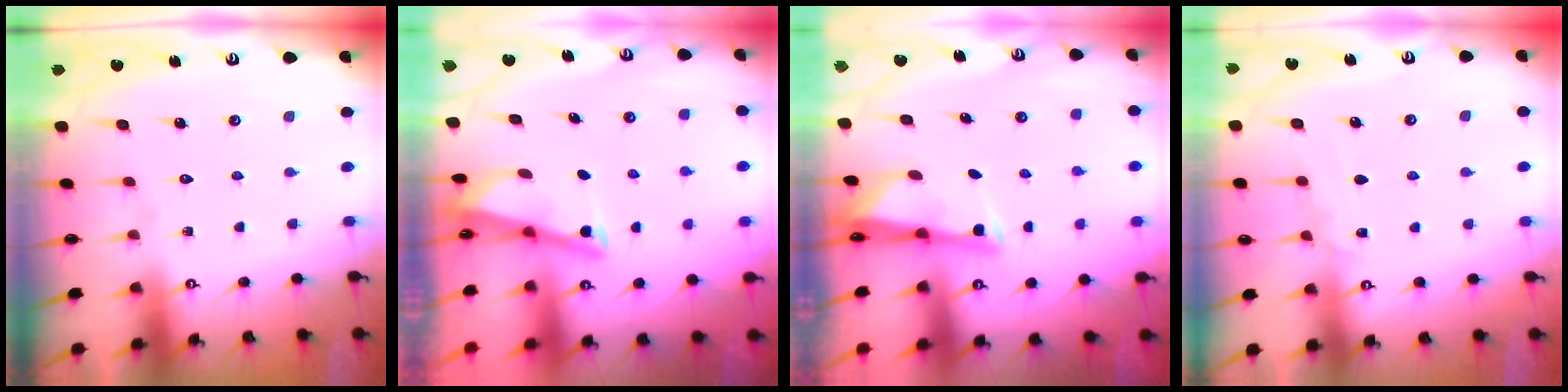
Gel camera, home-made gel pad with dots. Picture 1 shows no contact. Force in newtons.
{"total": 3.0, "press": 3.0, "slide": 0.3}
{"total": 2.7, "press": 2.7, "slide": 0.4}
{"total": 4.2, "press": 4.2, "slide": 0.6}